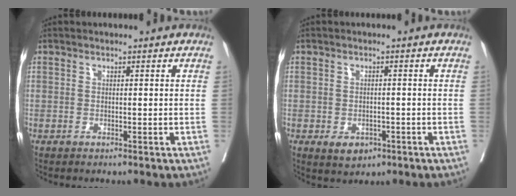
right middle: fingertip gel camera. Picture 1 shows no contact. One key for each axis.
{"total": 3.5, "fx": -1.7, "fy": 2.4, "fz": 1.8, "tx": -0.022, "ty": 0.000, "tz": -0.015}